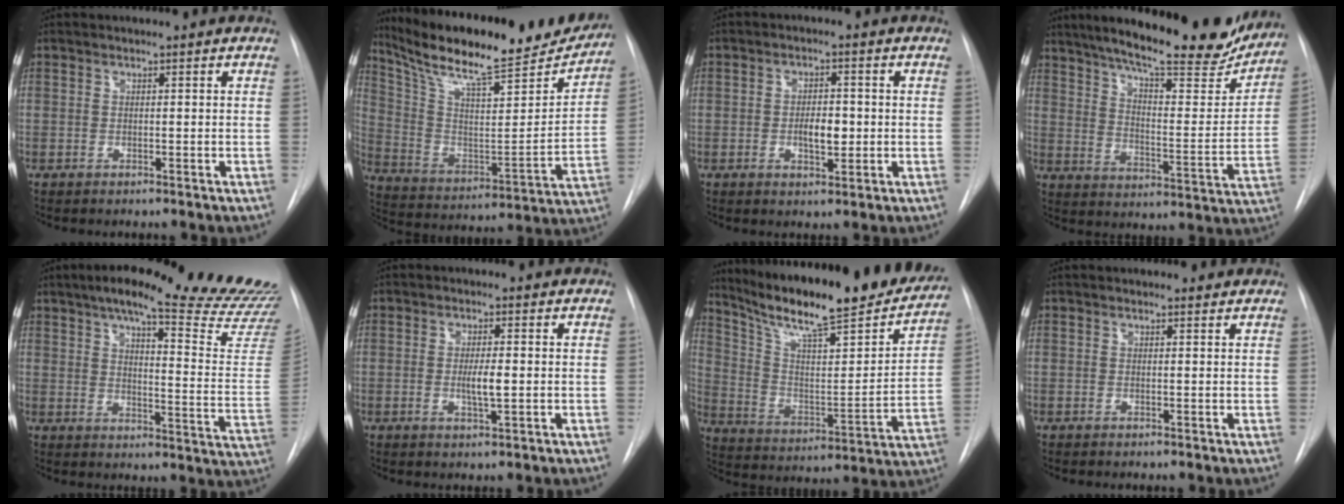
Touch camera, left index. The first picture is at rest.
{"total": 25.2, "force": [21.7, 4.5, 11.9], "torque": [-0.207, -0.021, 0.330]}
{"total": 4.2, "force": [-0.5, 1.9, 3.7], "torque": [-0.060, 0.001, -0.006]}
{"total": 24.3, "force": [20.4, 4.6, 12.3], "torque": [-0.186, -0.026, 0.274]}
{"total": 27.5, "force": [23.9, 1.8, 13.6], "torque": [-0.179, -0.092, 0.284]}
{"total": 3.4, "force": [-0.3, 0.6, 3.4], "torque": [-0.061, -0.003, -0.003]}
{"total": 27.0, "force": [23.1, 3.8, 13.6], "torque": [-0.219, -0.044, 0.333]}
{"total": 1.3, "force": [1.1, 0.5, 0.1], "torque": [-0.006, 0.001, 0.010]}